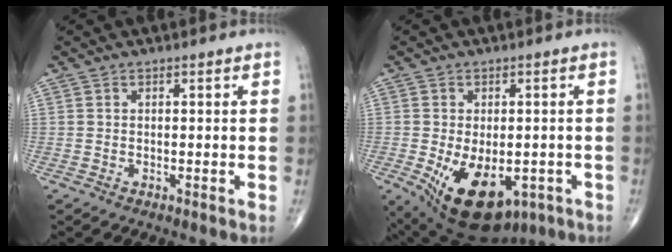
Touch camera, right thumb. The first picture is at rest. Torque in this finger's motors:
{"motor_torque": [-0.27, 0.96, 0.73, 0.29, 0.13]}